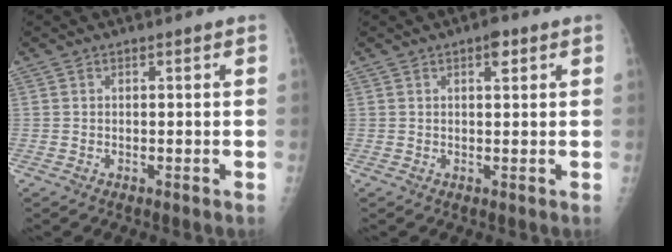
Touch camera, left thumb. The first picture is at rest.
{"total": 2.4, "force": [1.3, 1.0, 1.8], "torque": [-0.018, -0.003, 0.017]}